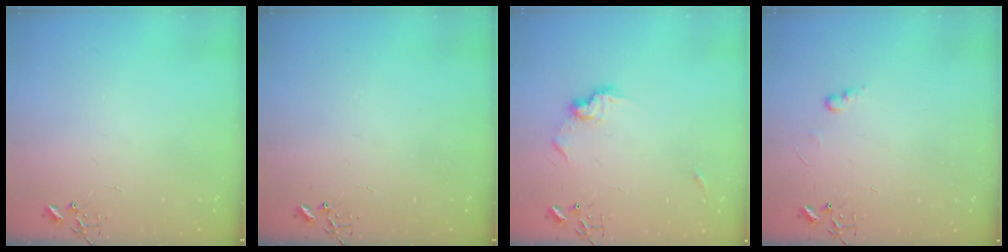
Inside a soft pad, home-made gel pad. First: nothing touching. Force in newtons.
{"total": 0.0}
{"total": 8.8, "press": 8.8, "slide": 0.4}
{"total": 5.6, "press": 5.6, "slide": 0.7}